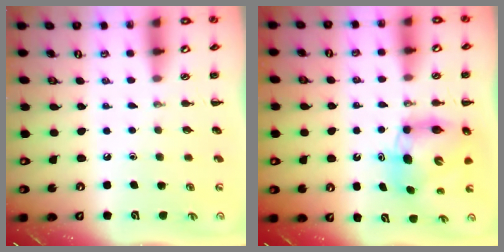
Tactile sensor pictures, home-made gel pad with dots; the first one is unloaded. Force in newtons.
{"total": 8.3, "press": 8.0, "slide": 2.3}